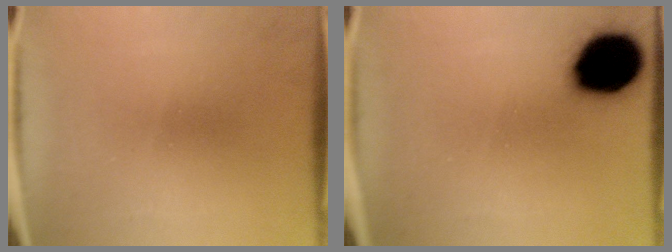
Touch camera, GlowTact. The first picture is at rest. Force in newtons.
{"total": 16.4}